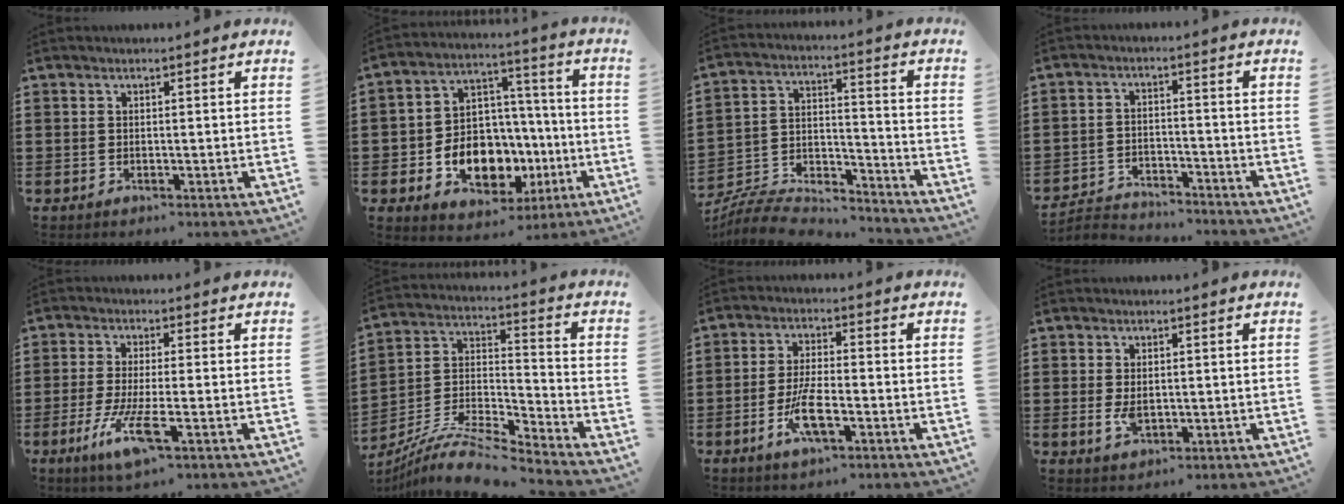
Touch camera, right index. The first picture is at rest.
{"total": 10.3, "force": [-3.7, 7.9, 5.5], "torque": [-0.109, 0.014, -0.061]}
{"total": 7.3, "force": [-6.9, 1.7, 1.3], "torque": [-0.030, 0.006, -0.139]}
{"total": 3.6, "force": [-3.5, 0.7, 0.1], "torque": [-0.014, 0.002, -0.076]}
{"total": 6.8, "force": [-2.9, 0.7, 6.1], "torque": [-0.134, -0.021, -0.057]}
{"total": 9.9, "force": [-9.0, 1.0, 4.0], "torque": [-0.080, 0.008, -0.182]}
{"total": 6.3, "force": [-2.6, 1.8, 5.4], "torque": [-0.122, -0.011, -0.052]}
{"total": 2.6, "force": [-0.1, 1.3, 2.2], "torque": [-0.045, -0.001, 0.000]}